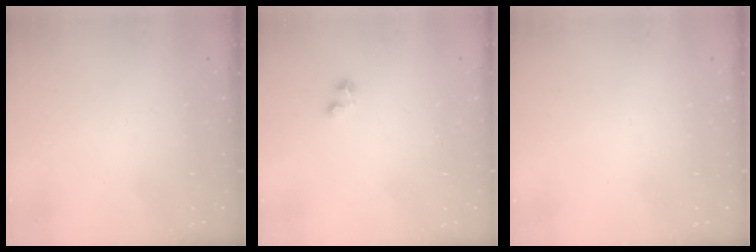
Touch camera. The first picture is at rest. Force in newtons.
{"total": 2.4, "press": 2.4, "slide": 0.4}
{"total": 0.0}